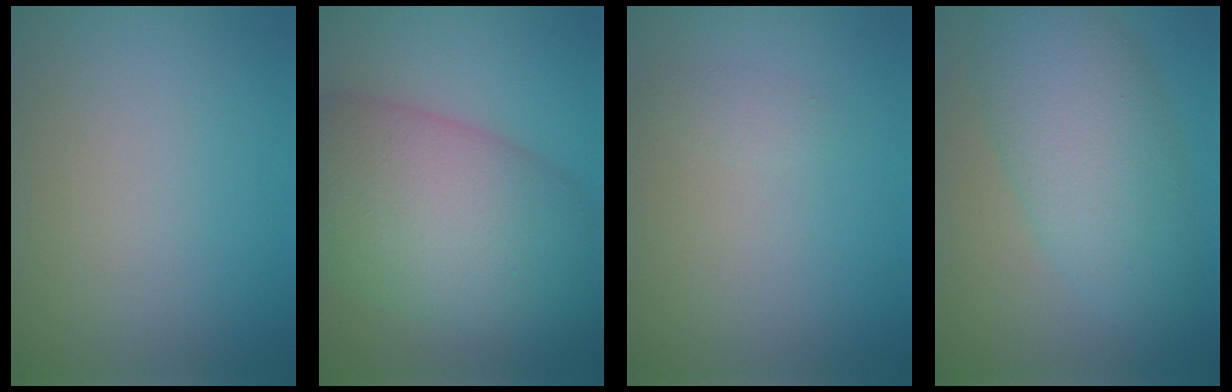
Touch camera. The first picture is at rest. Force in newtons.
{"total": 12.6, "press": 12.6, "slide": 0.5}
{"total": 0.8, "press": 0.8, "slide": 0.1}
{"total": 7.4, "press": 7.4, "slide": 0.1}